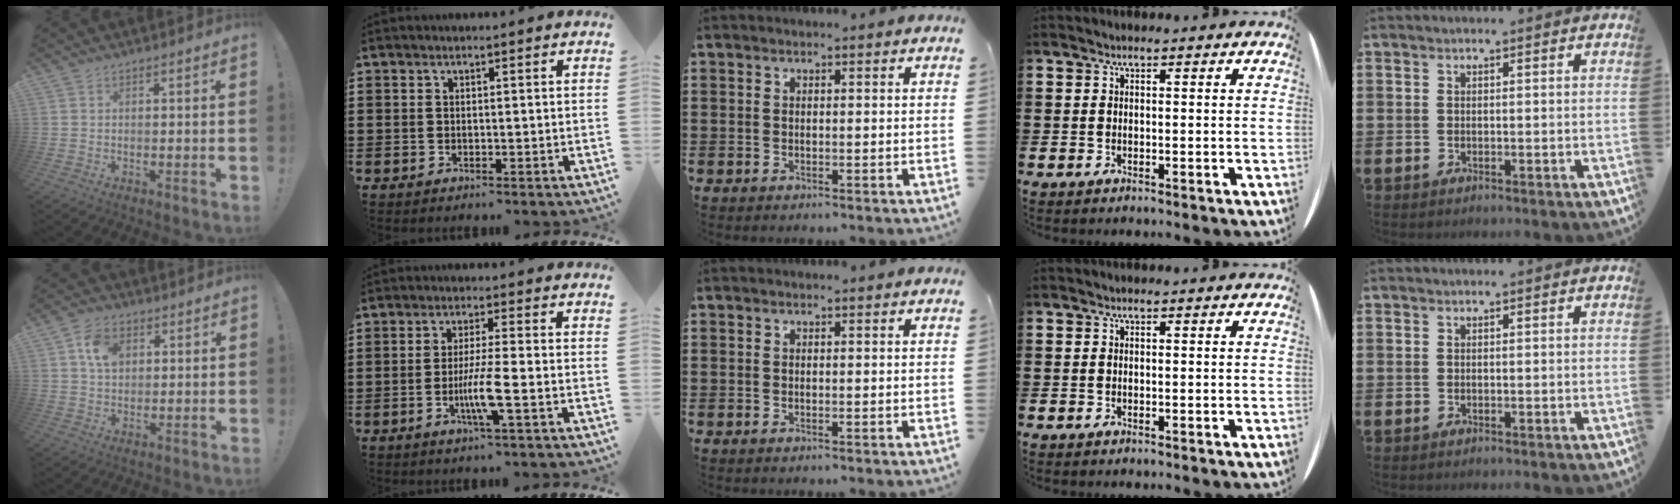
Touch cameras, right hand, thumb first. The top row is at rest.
{"thumb": {"total": 7.8, "force": [2.6, 5.8, 4.6], "torque": [-0.066, 0.003, 0.049]}, "index": {"total": 6.2, "force": [-2.1, 0.0, 5.9], "torque": [-0.119, -0.018, -0.042]}}